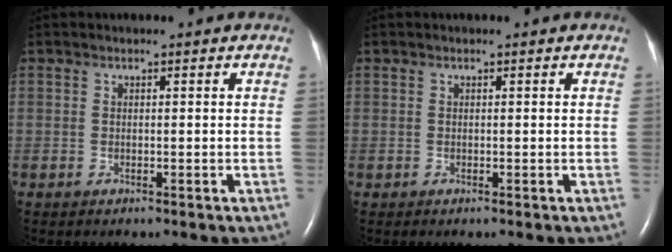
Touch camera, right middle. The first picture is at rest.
{"total": 0.0}